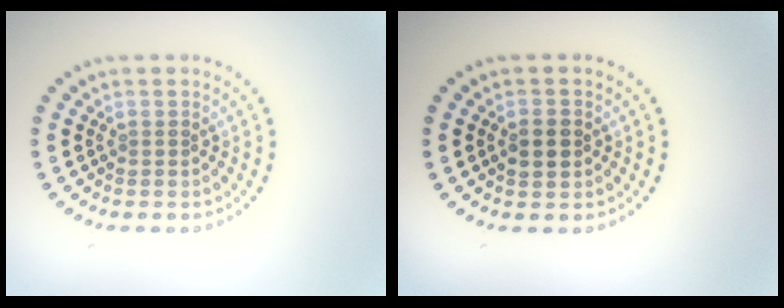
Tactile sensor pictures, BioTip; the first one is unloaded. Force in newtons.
{"total": 2.4, "press": 2.4, "slide": 0.1}